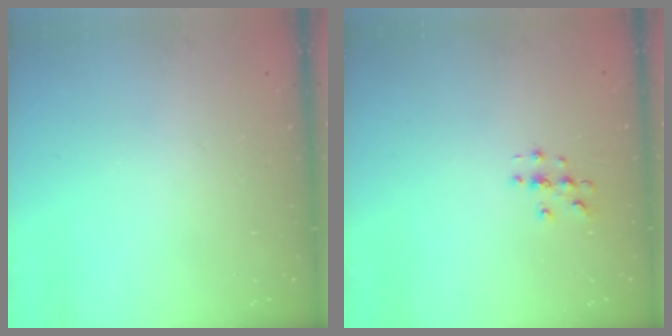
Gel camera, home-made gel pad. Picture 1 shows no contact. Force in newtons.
{"total": 2.8, "press": 2.8, "slide": 0.2}